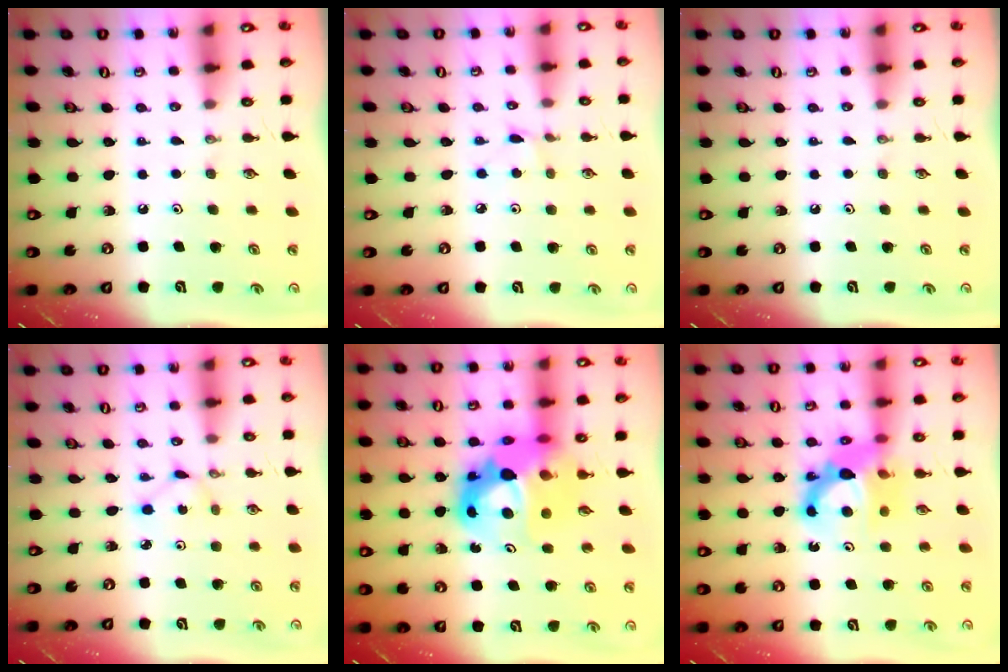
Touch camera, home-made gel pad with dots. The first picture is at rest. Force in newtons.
{"total": 2.4, "press": 2.4, "slide": 0.3}
{"total": 0.0}
{"total": 1.5, "press": 1.5, "slide": 0.2}
{"total": 17.0, "press": 16.9, "slide": 1.4}
{"total": 11.3, "press": 11.0, "slide": 2.4}